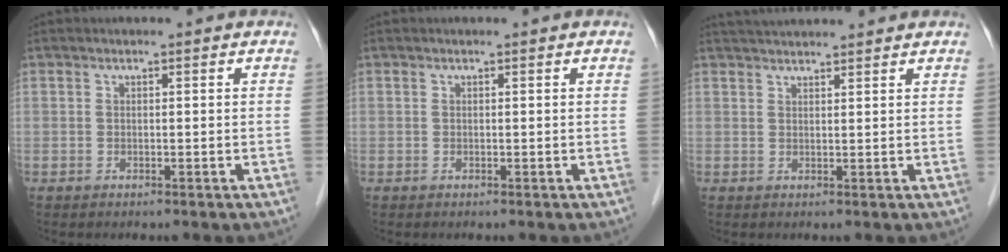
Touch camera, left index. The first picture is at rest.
{"total": 0.0}
{"total": 10.5, "force": [9.9, 0.3, 3.4], "torque": [-0.067, 0.031, 0.152]}